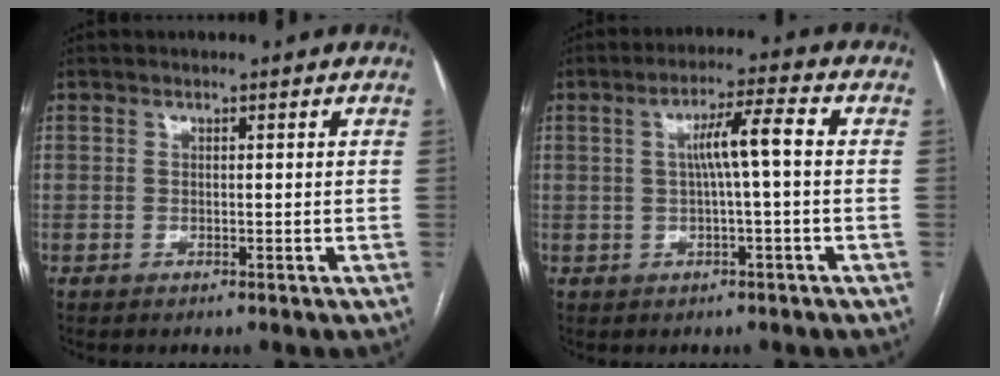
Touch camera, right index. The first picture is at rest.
{"total": 6.1, "force": [0.4, 0.0, 6.0], "torque": [-0.103, 0.015, 0.008]}